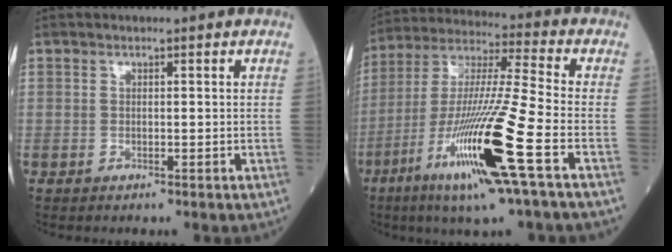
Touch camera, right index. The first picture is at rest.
{"total": 19.0, "force": [-7.8, -0.5, 17.3], "torque": [-0.360, -0.031, -0.151]}